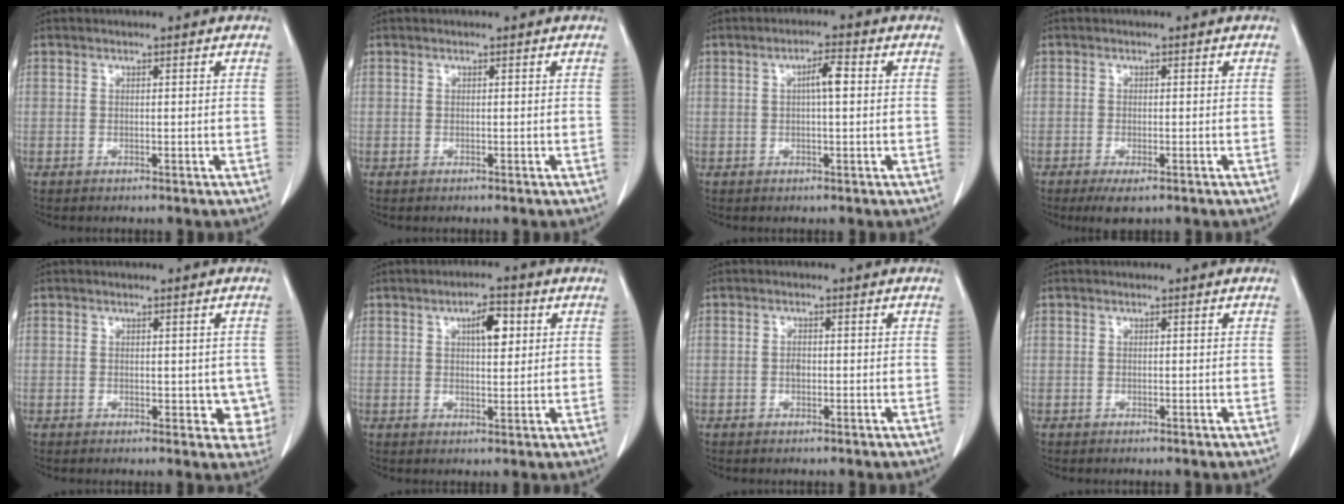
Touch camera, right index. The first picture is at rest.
{"total": 0.0}
{"total": 3.3, "force": [0.5, 0.5, 3.3], "torque": [-0.056, 0.006, 0.007]}
{"total": 3.3, "force": [-2.0, 0.9, 2.4], "torque": [-0.041, -0.006, -0.029]}
{"total": 4.1, "force": [0.1, 2.7, 3.1], "torque": [-0.008, -0.003, 0.004]}
{"total": 4.9, "force": [1.8, 1.7, 4.2], "torque": [-0.068, 0.006, 0.028]}
{"total": 1.1, "force": [-0.1, 0.6, 0.9], "torque": [-0.019, 0.002, -0.003]}
{"total": 0.0}